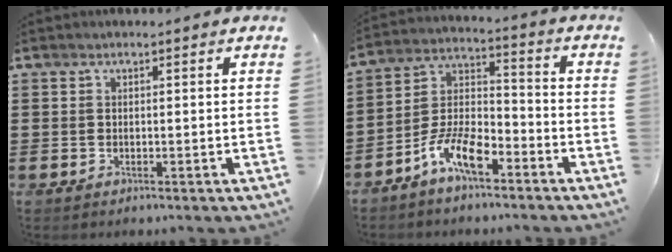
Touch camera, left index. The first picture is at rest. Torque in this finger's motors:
{"motor_torque": [0.78, 0.78, 0.41, 0.11]}